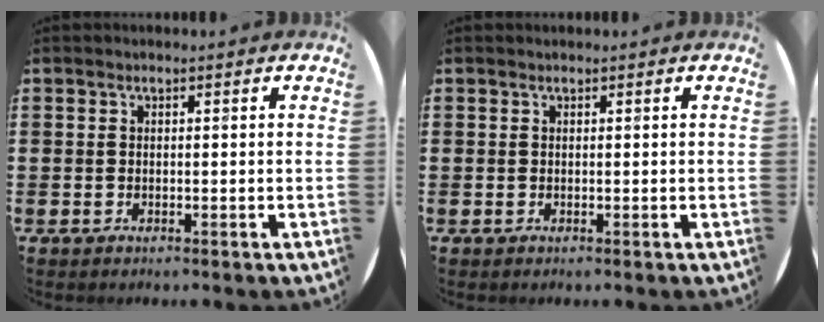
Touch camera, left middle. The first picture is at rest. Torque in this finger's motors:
{"motor_torque": [0.02, 0.07, -0.05, -0.01]}